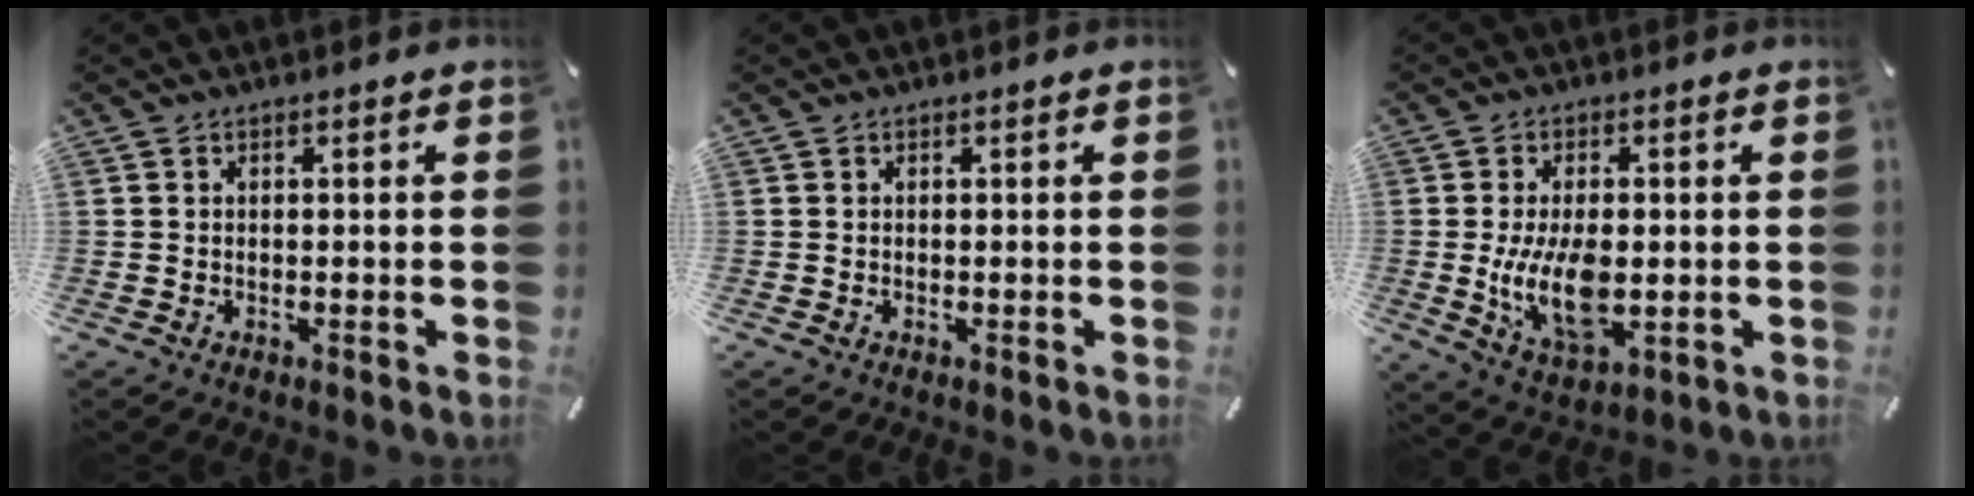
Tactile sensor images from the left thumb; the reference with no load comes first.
{"total": 0.0}
{"total": 11.8, "force": [-1.0, 6.3, 9.9], "torque": [-0.201, -0.018, -0.015]}